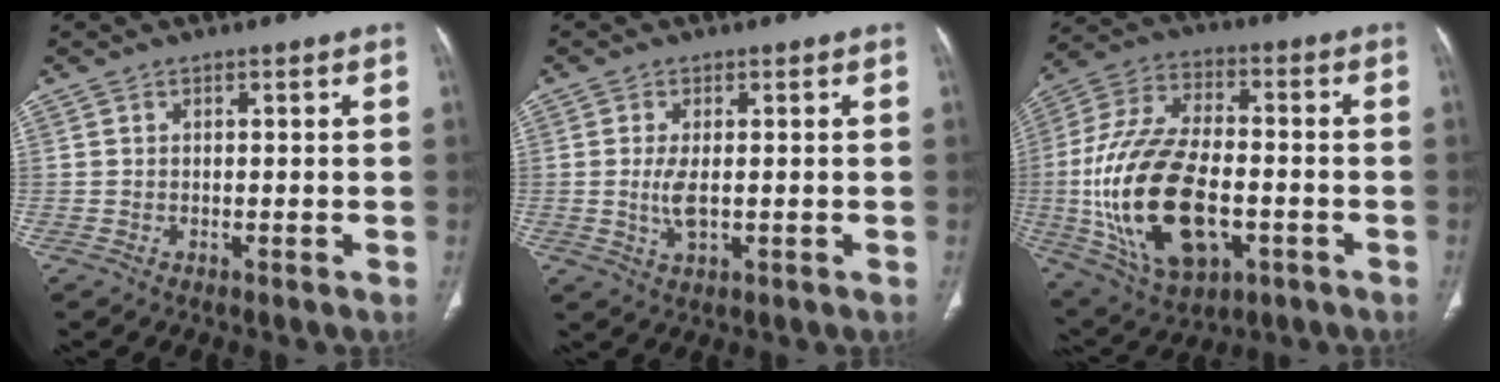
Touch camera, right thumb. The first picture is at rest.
{"total": 2.5, "force": [-0.5, 1.2, 2.1], "torque": [-0.046, 0.001, -0.009]}
{"total": 24.2, "force": [-4.8, 13.4, 19.5], "torque": [-0.390, 0.013, -0.067]}